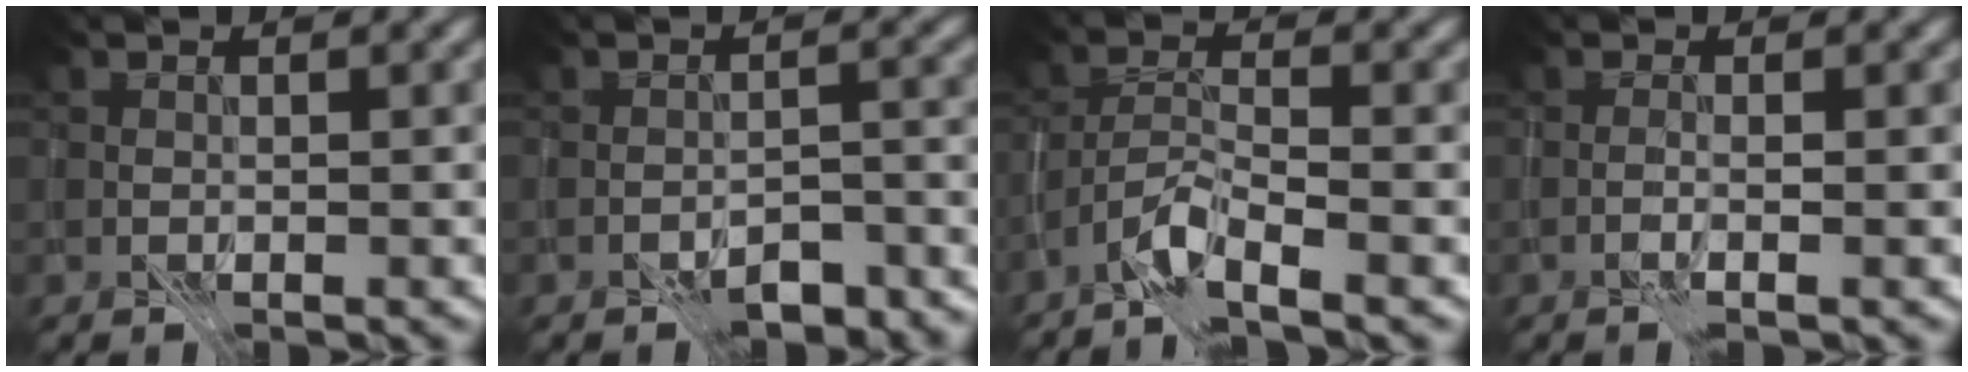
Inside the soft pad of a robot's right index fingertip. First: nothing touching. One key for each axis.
{"total": 5.4, "fx": -4.2, "fy": 1.9, "fz": 2.7, "tx": -0.037, "ty": 0.013, "tz": -0.055}
{"total": 3.4, "fx": -2.2, "fy": 0.7, "fz": 2.4, "tx": -0.050, "ty": 0.002, "tz": -0.053}
{"total": 0.7, "fx": 0.0, "fy": 0.2, "fz": 0.7, "tx": -0.009, "ty": 0.006, "tz": -0.008}